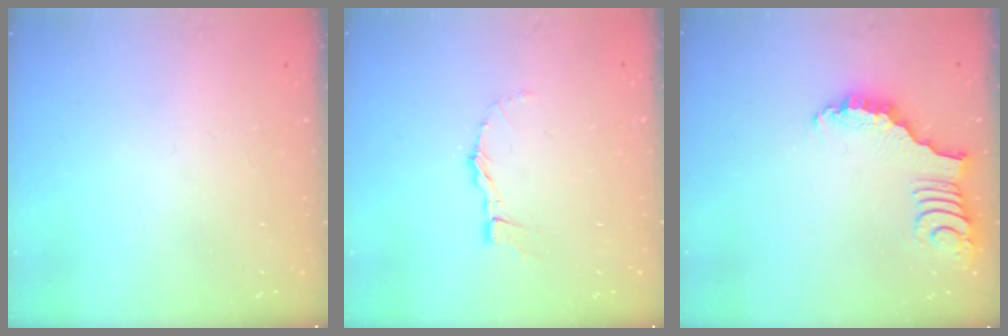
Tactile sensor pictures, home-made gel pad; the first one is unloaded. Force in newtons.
{"total": 1.6, "press": 1.6, "slide": 0.1}
{"total": 2.2, "press": 2.2, "slide": 0.3}